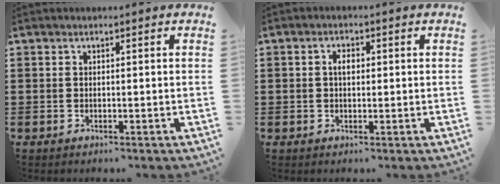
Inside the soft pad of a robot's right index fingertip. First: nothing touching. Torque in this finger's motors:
{"motor_torque": [0.31, -0.30, 0.06, 0.05]}